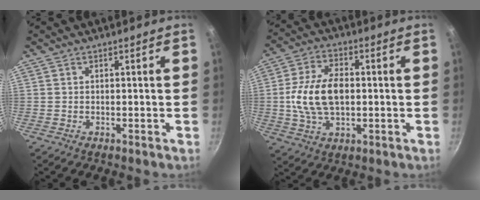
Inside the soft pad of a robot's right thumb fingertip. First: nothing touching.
{"total": 12.6, "force": [0.0, 7.6, 10.0], "torque": [-0.178, 0.016, -0.005]}